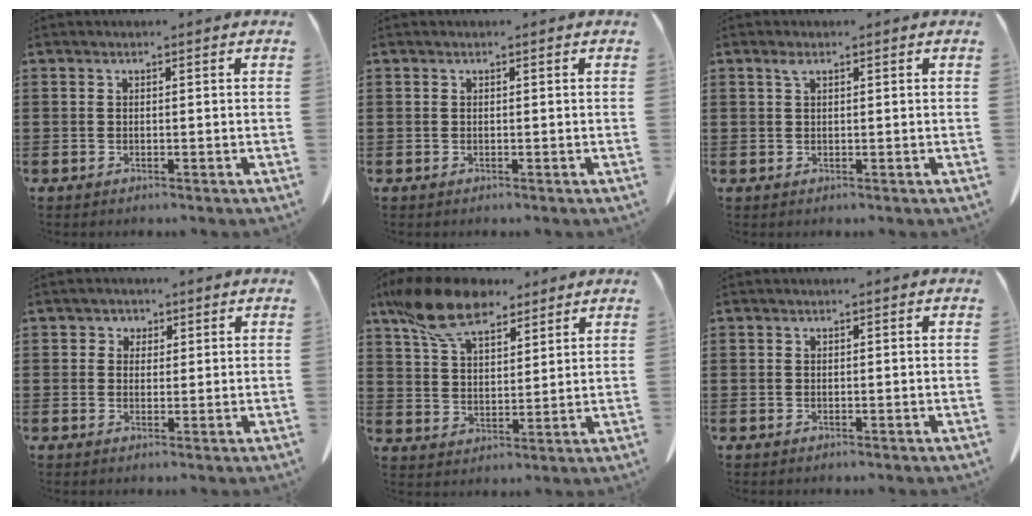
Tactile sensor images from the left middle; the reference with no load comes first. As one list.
[{"total": 0.0}, {"total": 1.2, "force": [0.6, 0.4, 1.0], "torque": [-0.022, 0.002, 0.011]}, {"total": 1.7, "force": [0.9, 1.4, 0.1], "torque": [-0.010, 0.008, 0.015]}, {"total": 11.4, "force": [8.7, 4.4, 5.9], "torque": [-0.141, -0.014, 0.166]}, {"total": 0.0}]